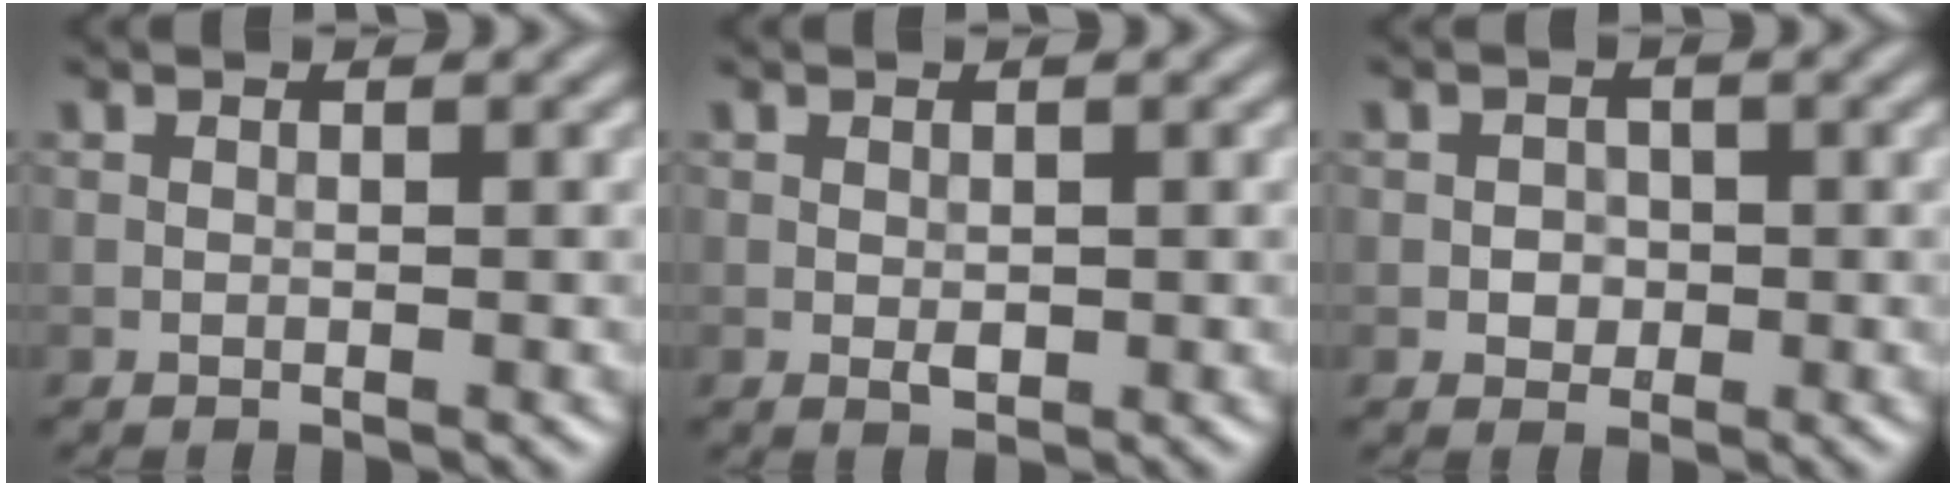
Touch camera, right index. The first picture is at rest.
{"total": 1.0, "force": [-0.1, 0.6, 0.8], "torque": [-0.010, -0.003, 0.000]}
{"total": 1.5, "force": [-0.2, 1.4, 0.6], "torque": [-0.003, -0.001, -0.006]}